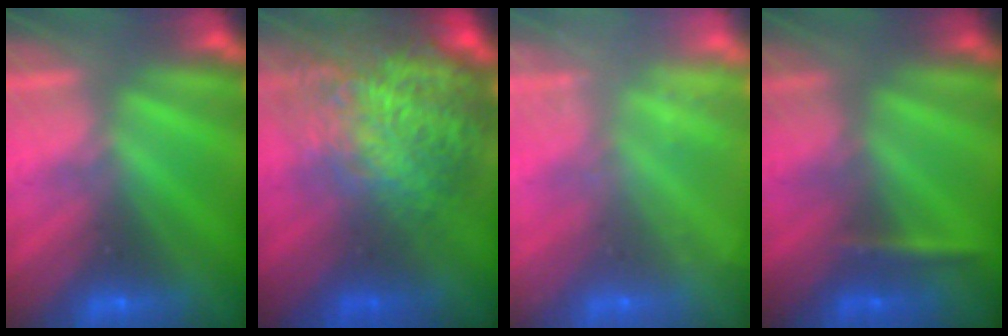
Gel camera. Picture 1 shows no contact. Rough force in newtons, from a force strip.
{"total": 10.2}
{"total": 2.4}
{"total": 2.4}